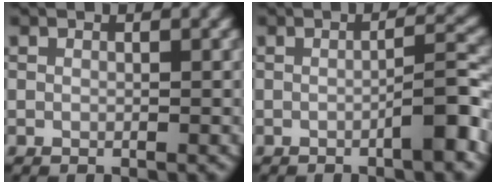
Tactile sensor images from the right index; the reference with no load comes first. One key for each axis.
{"total": 3.6, "fx": -1.6, "fy": 0.5, "fz": 3.2, "tx": -0.043, "ty": 0.019, "tz": -0.030}